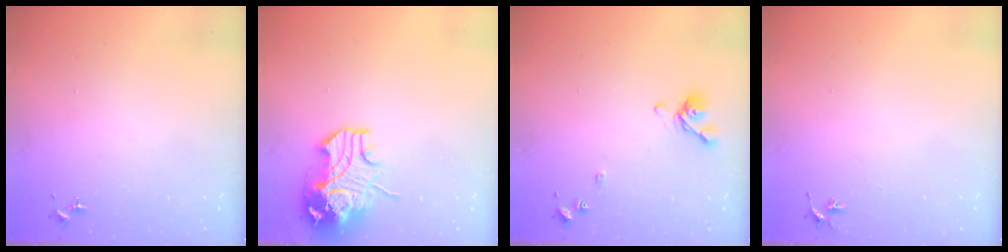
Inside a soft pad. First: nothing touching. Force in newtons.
{"total": 12.6, "press": 12.5, "slide": 2.1}
{"total": 8.6, "press": 8.4, "slide": 1.4}
{"total": 2.9, "press": 2.9, "slide": 0.3}